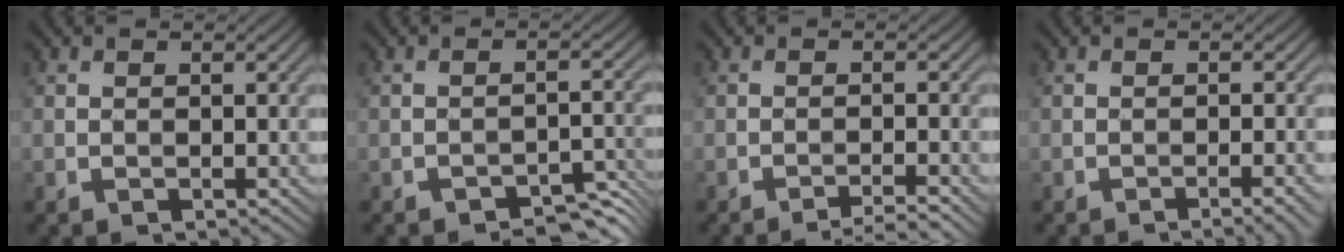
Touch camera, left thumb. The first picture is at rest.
{"total": 3.0, "force": [-2.9, 0.4, 0.7], "torque": [-0.005, 0.011, -0.043]}
{"total": 2.1, "force": [-1.9, -0.4, 0.9], "torque": [-0.008, 0.009, -0.046]}
{"total": 1.7, "force": [-1.1, -0.3, 1.2], "torque": [-0.017, 0.007, -0.025]}